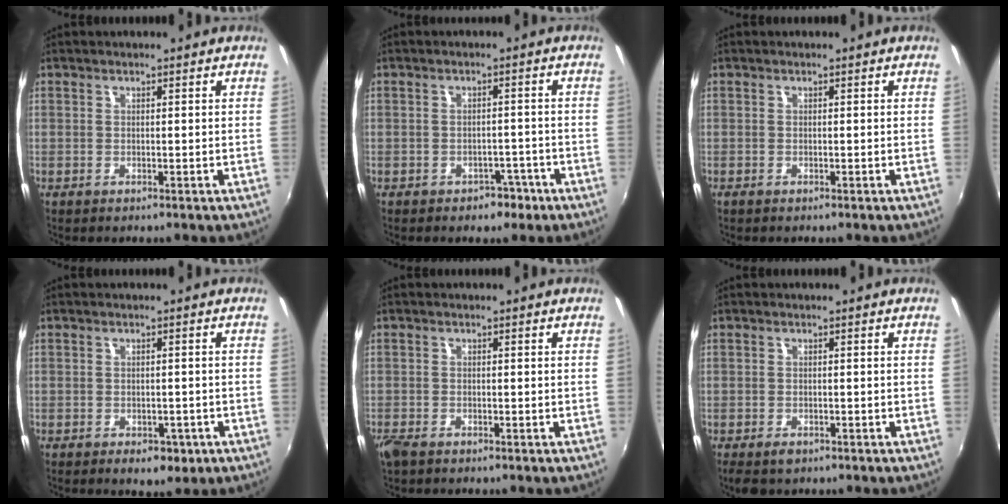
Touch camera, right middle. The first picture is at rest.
{"total": 3.8, "force": [-2.5, 2.6, 1.3], "torque": [-0.030, 0.003, -0.026]}
{"total": 0.0}
{"total": 4.7, "force": [-2.6, 2.9, 2.6], "torque": [-0.051, -0.013, -0.028]}
{"total": 2.7, "force": [-2.1, 0.9, 1.4], "torque": [-0.034, -0.011, -0.041]}
{"total": 3.3, "force": [-2.3, 1.6, 1.7], "torque": [-0.040, -0.013, -0.040]}